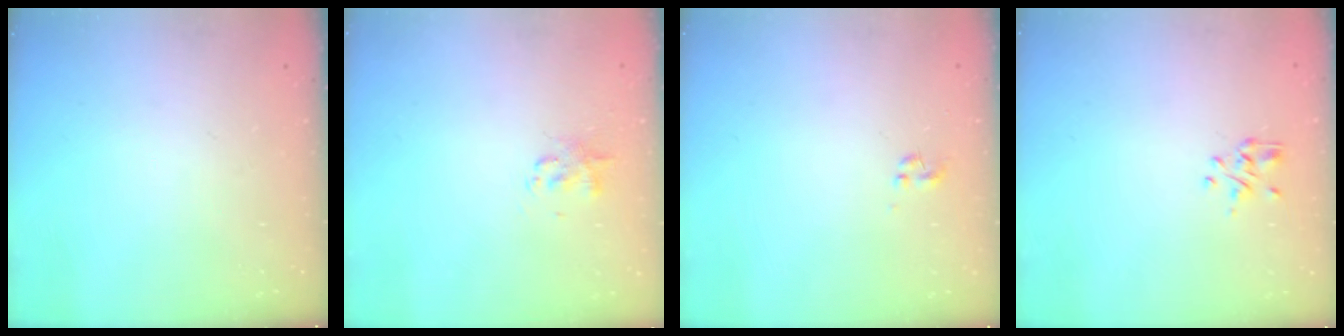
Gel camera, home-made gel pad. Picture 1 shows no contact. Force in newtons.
{"total": 1.4, "press": 1.3, "slide": 0.5}
{"total": 0.0}
{"total": 1.3, "press": 1.2, "slide": 0.5}